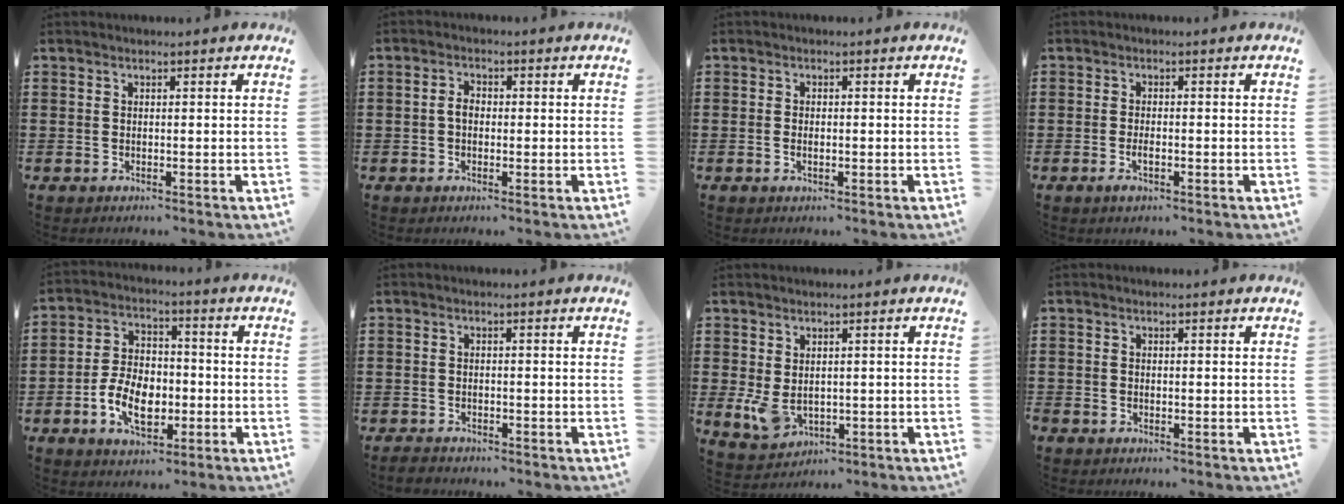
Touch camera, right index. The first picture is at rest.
{"total": 2.1, "force": [-0.2, 1.4, 1.6], "torque": [-0.031, 0.006, -0.005]}
{"total": 1.3, "force": [-0.3, 0.6, 1.1], "torque": [-0.022, 0.001, -0.006]}
{"total": 1.9, "force": [-0.7, 0.6, 1.7], "torque": [-0.030, -0.003, -0.013]}
{"total": 8.4, "force": [-2.6, 5.3, 6.0], "torque": [-0.126, 0.005, -0.053]}
{"total": 1.5, "force": [-1.4, 0.4, 0.1], "torque": [-0.008, 0.001, -0.030]}
{"total": 3.8, "force": [0.1, 2.7, 2.7], "torque": [-0.075, -0.004, -0.002]}
{"total": 0.7, "force": [-0.6, 0.4, 0.1], "torque": [-0.003, 0.001, -0.013]}